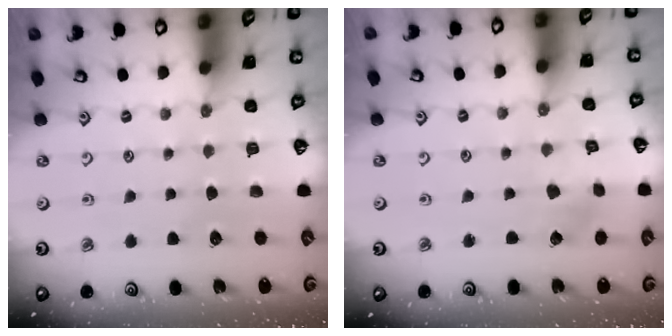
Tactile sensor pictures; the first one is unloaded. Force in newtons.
{"total": 3.1, "press": 3.1, "slide": 0.3}